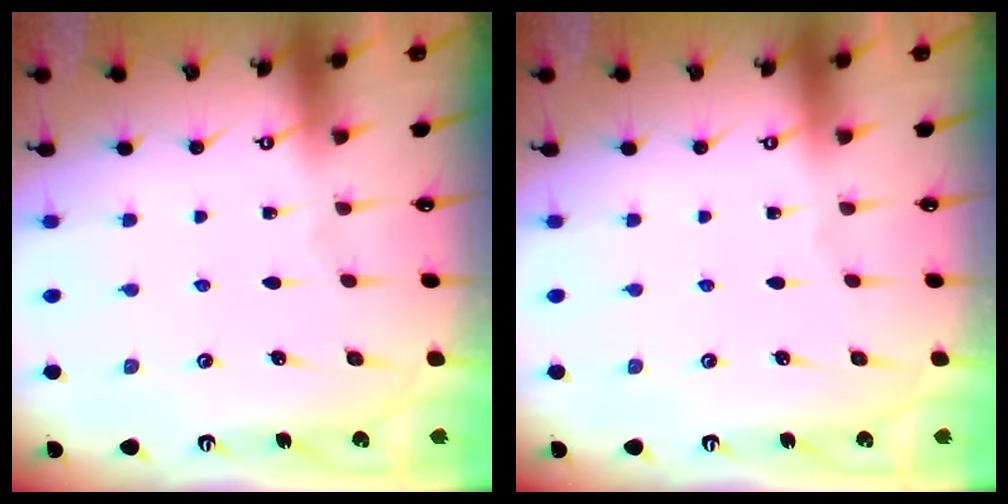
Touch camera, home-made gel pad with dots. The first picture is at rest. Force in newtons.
{"total": 0.0}